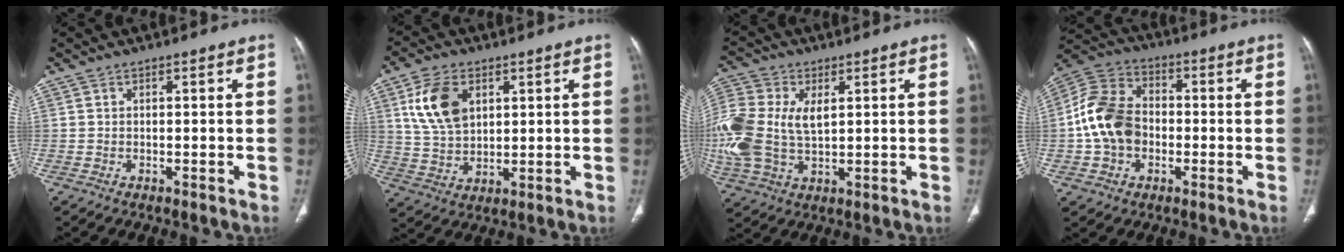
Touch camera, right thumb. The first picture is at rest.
{"total": 10.9, "force": [4.0, 6.9, 7.3], "torque": [-0.130, -0.011, 0.083]}
{"total": 17.9, "force": [2.3, 11.4, 13.6], "torque": [-0.341, 0.002, 0.047]}
{"total": 13.5, "force": [-1.5, 10.2, 8.7], "torque": [-0.156, 0.034, -0.037]}